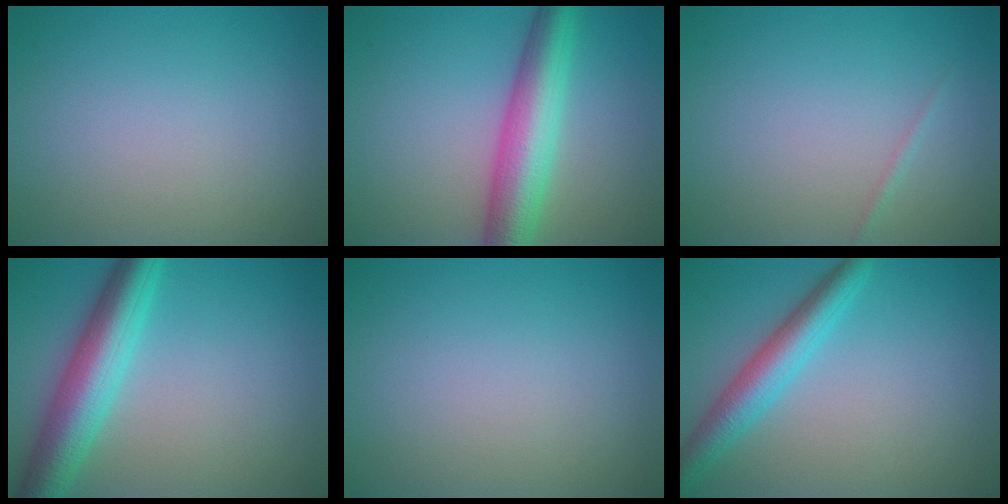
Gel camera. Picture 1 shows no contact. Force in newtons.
{"total": 7.0, "press": 7.0, "slide": 0.0}
{"total": 0.6, "press": 0.5, "slide": 0.0}
{"total": 6.8, "press": 6.8, "slide": 0.1}
{"total": 0.0}
{"total": 4.2, "press": 4.2, "slide": 0.2}